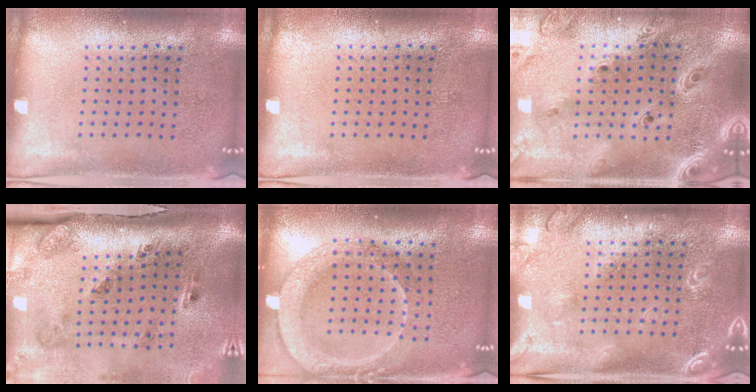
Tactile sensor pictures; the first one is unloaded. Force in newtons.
{"total": 0.0}
{"total": 3.3, "press": 2.7, "slide": 2.0}
{"total": 3.4, "press": 2.1, "slide": 2.6}
{"total": 1.9, "press": 1.8, "slide": 0.6}
{"total": 2.9, "press": 2.9, "slide": 0.4}